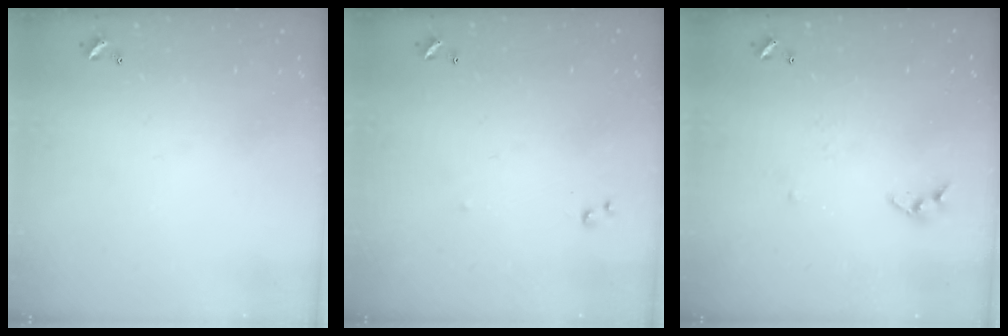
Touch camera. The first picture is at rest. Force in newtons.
{"total": 5.4, "press": 5.4, "slide": 0.6}
{"total": 3.4, "press": 3.4, "slide": 0.4}